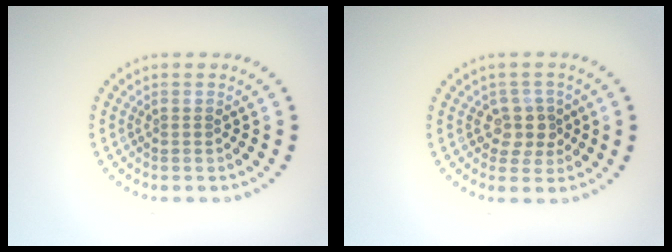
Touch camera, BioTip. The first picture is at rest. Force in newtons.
{"total": 2.5, "press": 2.1, "slide": 1.4}